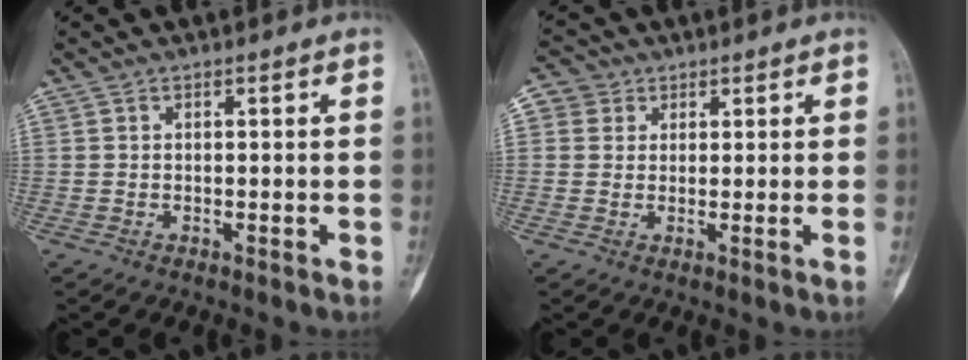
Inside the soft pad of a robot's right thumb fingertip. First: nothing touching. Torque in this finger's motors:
{"motor_torque": [-0.22, 1.40, 0.08, -0.08, -0.04]}